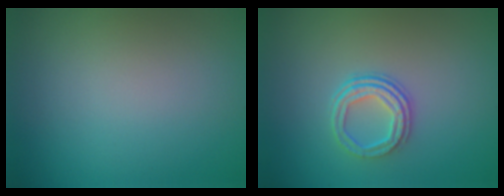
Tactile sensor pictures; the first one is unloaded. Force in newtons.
{"total": 3.0, "press": 2.3, "slide": 1.9}